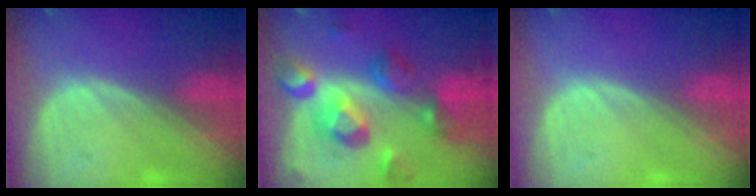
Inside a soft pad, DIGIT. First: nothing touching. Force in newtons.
{"total": 10.4, "press": 9.3, "slide": 4.8}
{"total": 0.0}